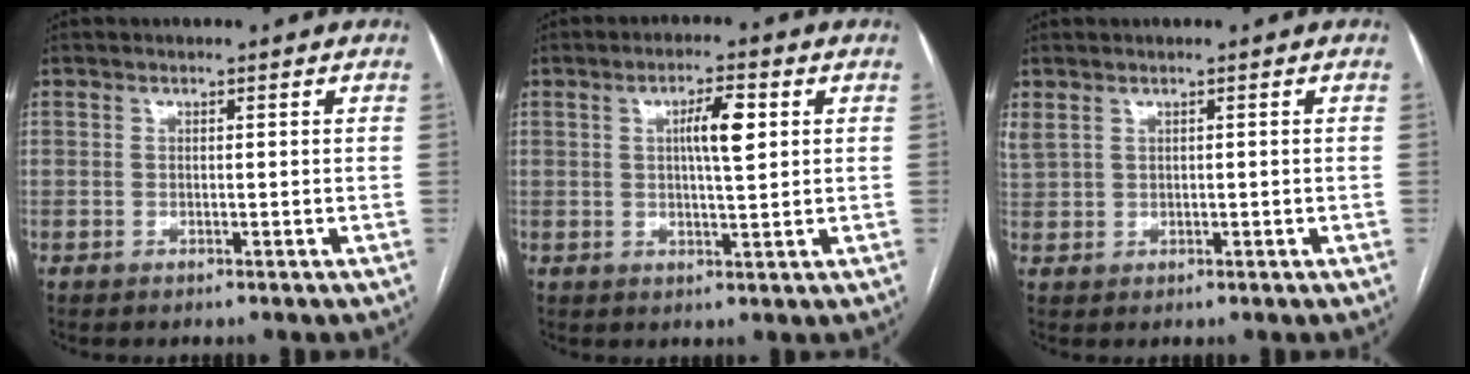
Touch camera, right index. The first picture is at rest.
{"total": 5.4, "force": [1.4, 0.9, 5.2], "torque": [-0.089, 0.006, 0.024]}
{"total": 2.6, "force": [1.5, 1.3, 1.6], "torque": [-0.053, 0.017, 0.047]}